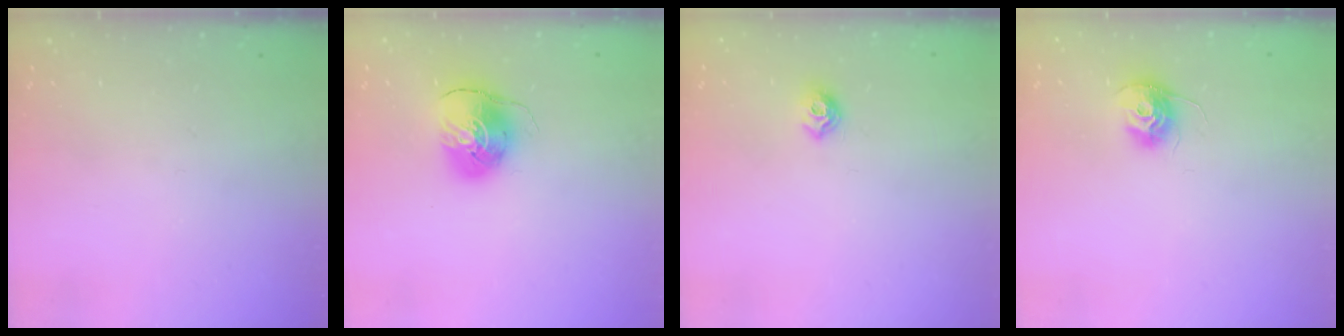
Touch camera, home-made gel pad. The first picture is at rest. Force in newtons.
{"total": 7.9, "press": 7.9, "slide": 0.7}
{"total": 7.3, "press": 7.2, "slide": 0.9}
{"total": 10.8, "press": 10.7, "slide": 0.6}